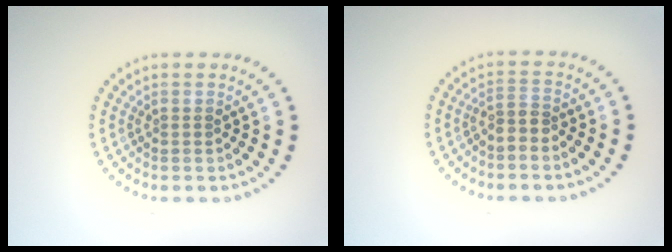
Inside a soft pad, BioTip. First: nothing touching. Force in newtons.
{"total": 1.4, "press": 0.9, "slide": 1.0}